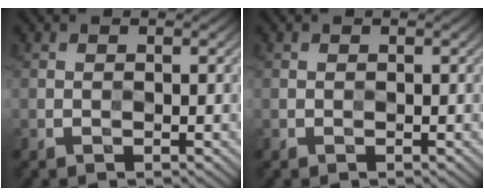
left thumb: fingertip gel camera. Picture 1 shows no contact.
{"total": 0.0}